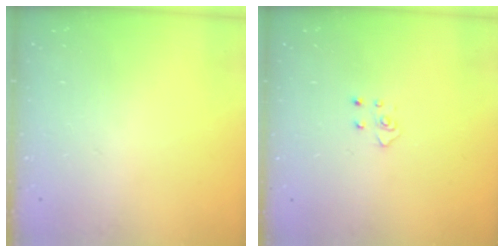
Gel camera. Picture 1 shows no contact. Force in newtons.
{"total": 4.0, "press": 4.0, "slide": 0.4}